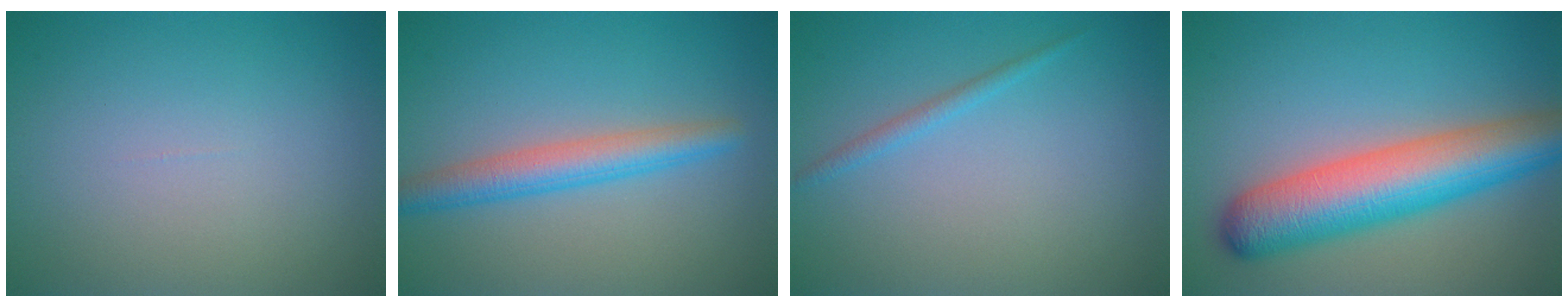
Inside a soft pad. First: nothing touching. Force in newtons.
{"total": 3.7, "press": 3.7, "slide": 0.1}
{"total": 1.1, "press": 1.1, "slide": 0.1}
{"total": 9.0, "press": 8.9, "slide": 0.3}